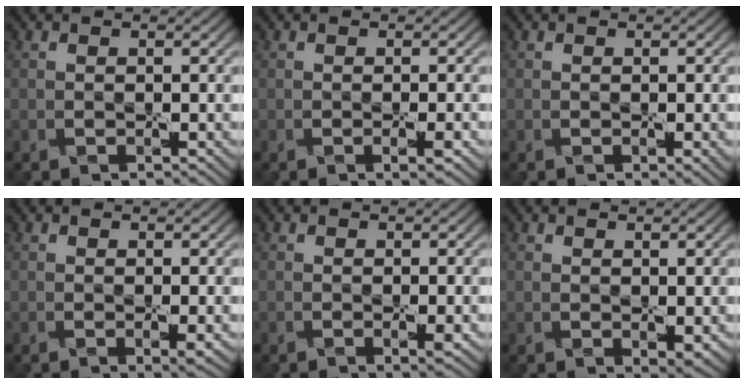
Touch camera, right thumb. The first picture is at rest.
{"total": 1.2, "force": [-0.4, 0.1, 1.2], "torque": [-0.022, -0.001, -0.006]}
{"total": 1.0, "force": [-0.1, 0.1, 1.0], "torque": [-0.015, -0.005, -0.002]}
{"total": 1.1, "force": [0.1, 0.1, 1.1], "torque": [-0.020, -0.002, 0.001]}
{"total": 0.9, "force": [-0.1, 0.1, 0.9], "torque": [-0.016, -0.003, -0.002]}
{"total": 1.5, "force": [0.5, 0.6, 1.3], "torque": [-0.025, -0.008, 0.015]}